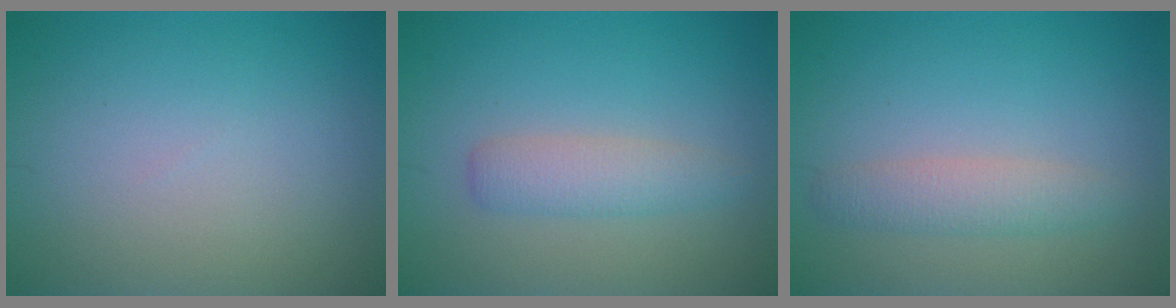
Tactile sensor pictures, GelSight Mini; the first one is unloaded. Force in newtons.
{"total": 2.5, "press": 2.5, "slide": 0.0}
{"total": 2.4, "press": 2.4, "slide": 0.0}